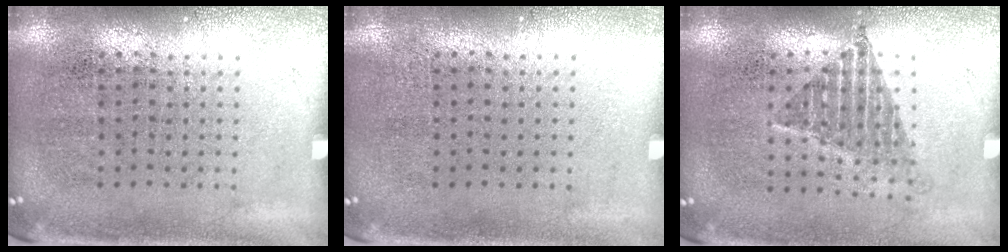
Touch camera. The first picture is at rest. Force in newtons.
{"total": 0.0}
{"total": 1.2, "press": 1.0, "slide": 0.7}